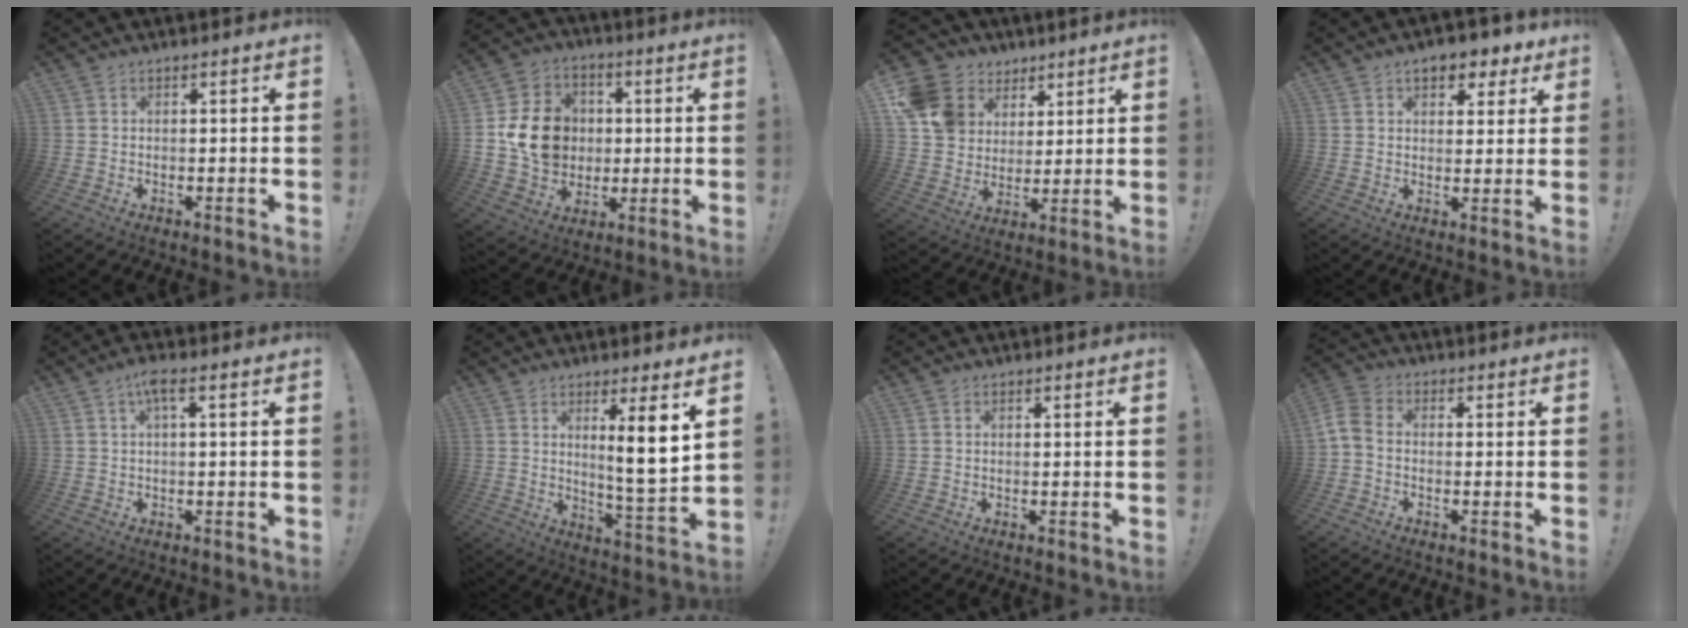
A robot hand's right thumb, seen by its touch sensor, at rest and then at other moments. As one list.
[{"total": 14.8, "force": [0.5, 13.1, 6.9], "torque": [-0.095, 0.011, 0.023]}, {"total": 14.7, "force": [6.1, 12.2, 5.4], "torque": [-0.085, -0.021, 0.132]}, {"total": 7.2, "force": [4.0, 4.3, 4.1], "torque": [-0.047, -0.015, 0.070]}, {"total": 3.8, "force": [1.1, 0.5, 3.6], "torque": [-0.067, 0.000, 0.014]}, {"total": 9.5, "force": [3.8, 0.4, 8.8], "torque": [-0.121, -0.035, 0.052]}, {"total": 0.0}, {"total": 5.2, "force": [-0.9, 3.4, 3.8], "torque": [-0.084, 0.001, -0.014]}]